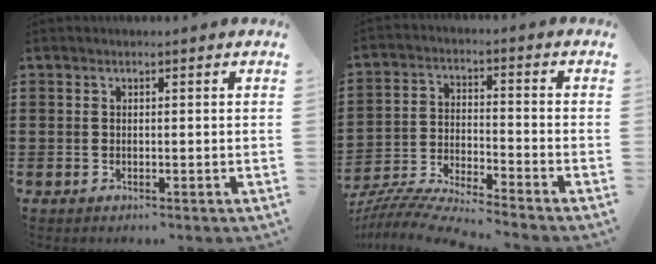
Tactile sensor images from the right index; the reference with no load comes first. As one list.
[{"total": 6.4, "force": [-6.3, -0.2, 1.4], "torque": [-0.046, -0.012, -0.129]}]